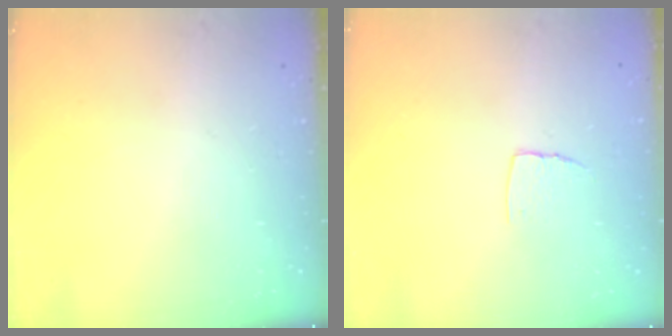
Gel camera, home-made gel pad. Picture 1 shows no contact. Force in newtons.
{"total": 5.1, "press": 5.1, "slide": 0.4}